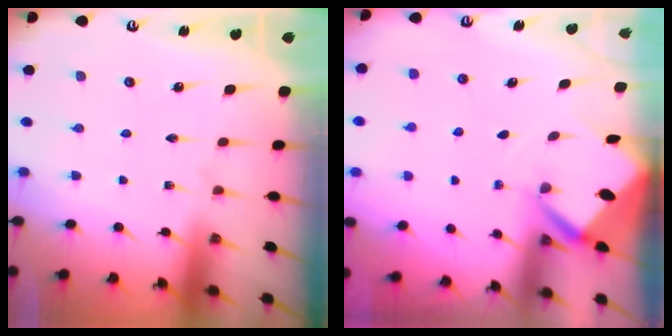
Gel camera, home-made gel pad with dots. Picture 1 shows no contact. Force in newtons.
{"total": 3.2, "press": 3.2, "slide": 0.2}